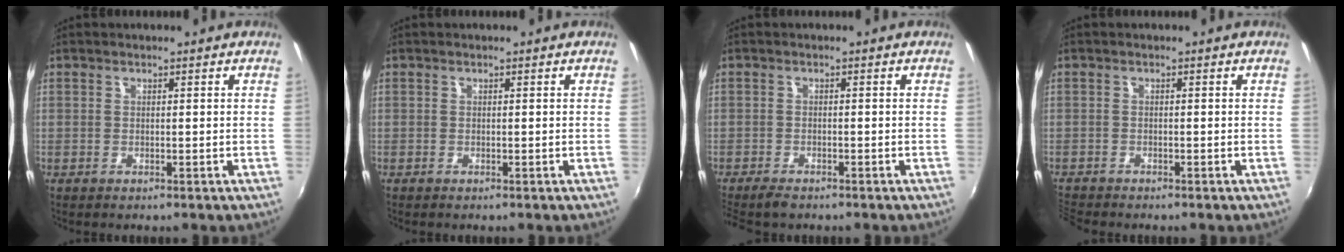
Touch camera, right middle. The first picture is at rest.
{"total": 0.0}
{"total": 4.0, "force": [-3.4, 1.0, 1.7], "torque": [-0.048, -0.018, -0.064]}
{"total": 3.2, "force": [-3.1, 0.5, 0.5], "torque": [-0.026, -0.016, -0.063]}